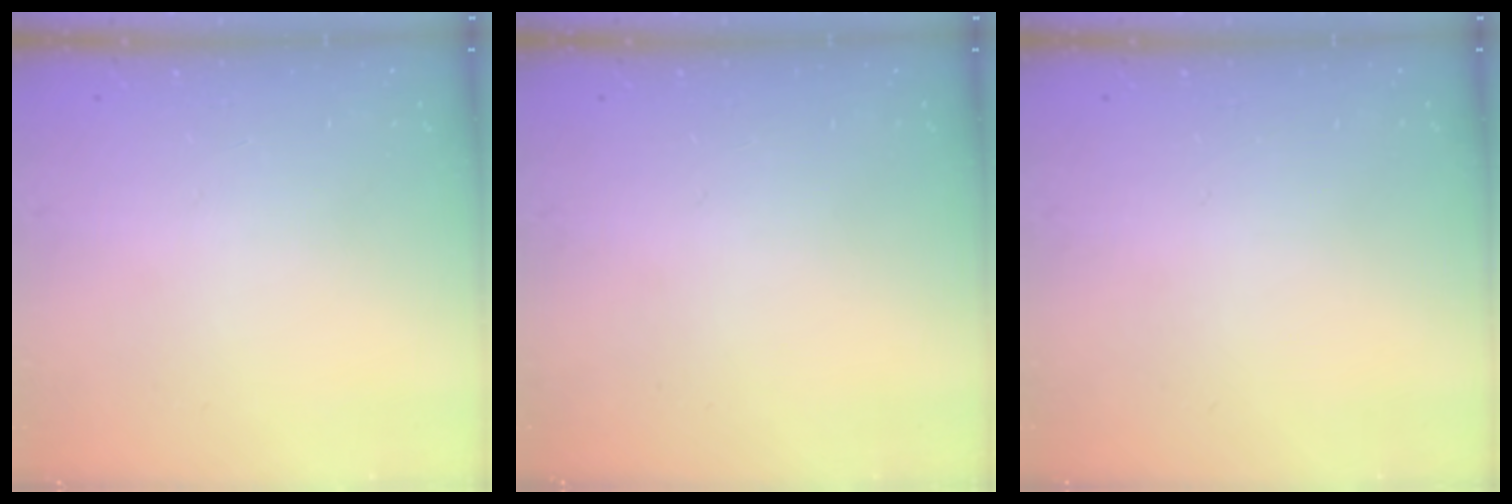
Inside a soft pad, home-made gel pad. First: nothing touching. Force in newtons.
{"total": 0.0}
{"total": 0.0}